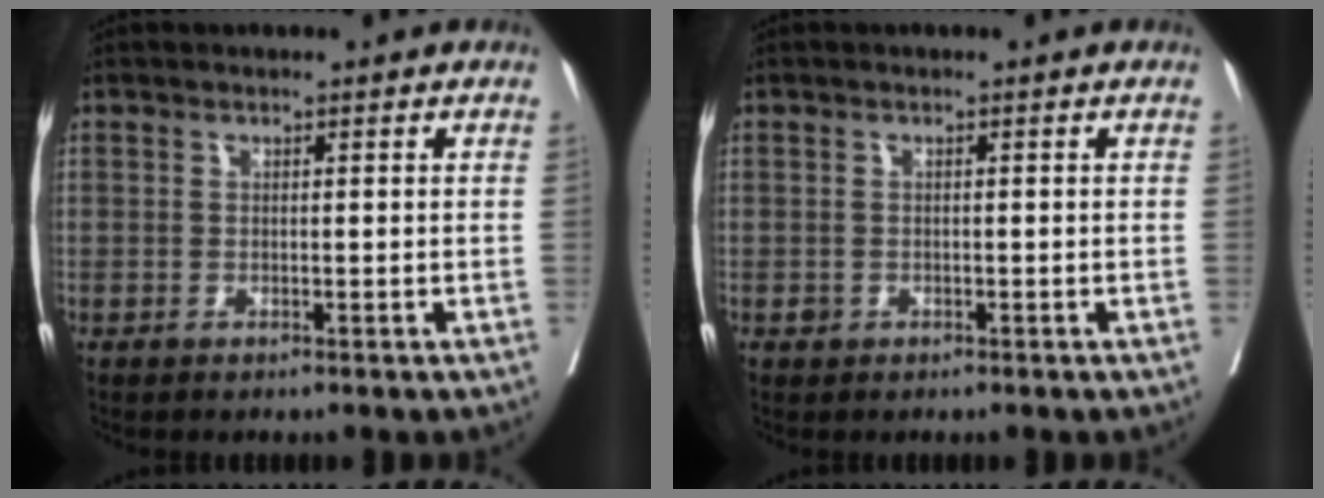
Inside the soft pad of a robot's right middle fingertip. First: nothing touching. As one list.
[{"total": 0.7, "force": [-0.3, 0.7, 0.2], "torque": [-0.002, 0.002, -0.004]}]